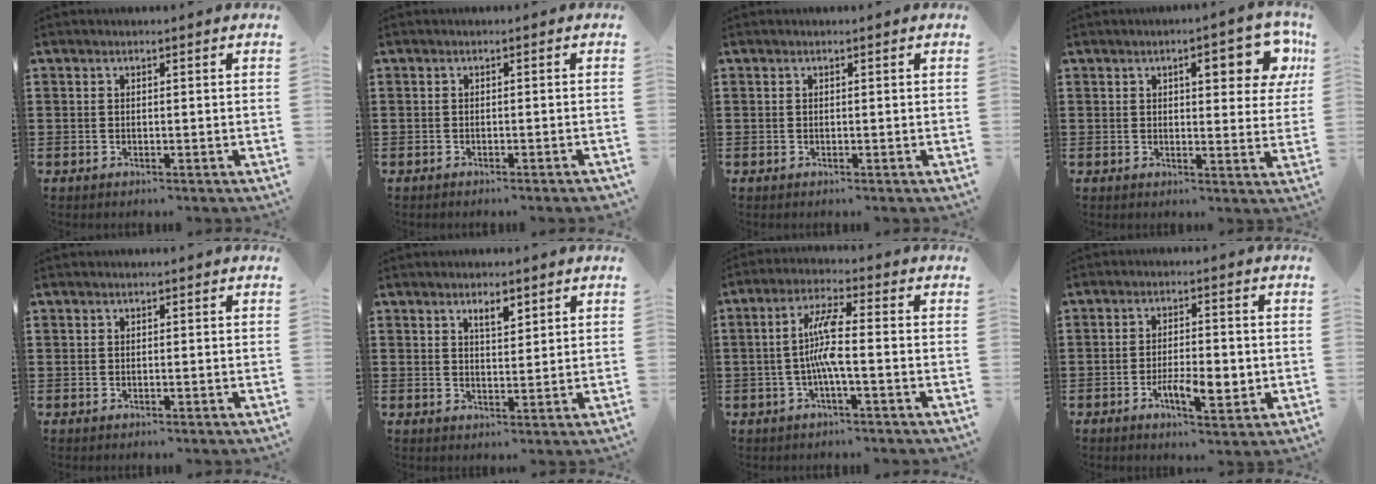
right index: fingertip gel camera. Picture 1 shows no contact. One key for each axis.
{"total": 0.7, "fx": -0.7, "fy": 0.0, "fz": 0.3, "tx": -0.007, "ty": -0.003, "tz": -0.013}
{"total": 0.0}
{"total": 7.8, "fx": 3.4, "fy": 2.6, "fz": 6.6, "tx": -0.086, "ty": -0.004, "tz": 0.048}
{"total": 0.0}
{"total": 2.8, "fx": 1.9, "fy": 0.9, "fz": 1.8, "tx": -0.023, "ty": -0.002, "tz": 0.029}
{"total": 6.9, "fx": -1.0, "fy": 1.0, "fz": 6.7, "tx": -0.142, "ty": -0.004, "tz": -0.029}
{"total": 6.0, "fx": -1.9, "fy": 2.1, "fz": 5.3, "tx": -0.091, "ty": 0.006, "tz": -0.032}